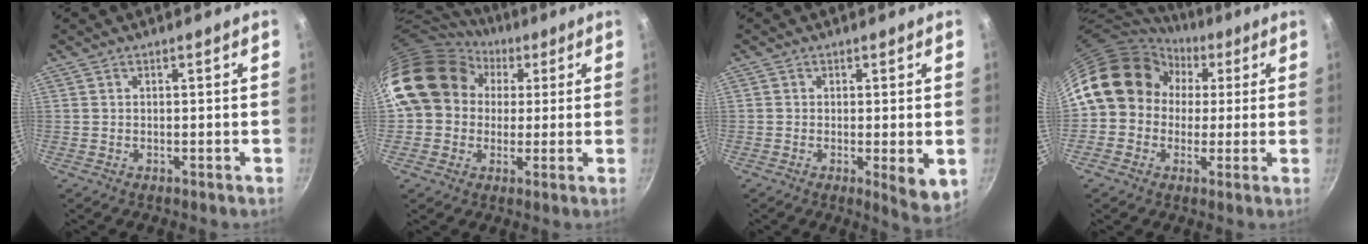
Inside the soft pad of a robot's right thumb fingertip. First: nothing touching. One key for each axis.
{"total": 16.5, "fx": 3.6, "fy": 14.1, "fz": 7.8, "tx": -0.114, "ty": 0.029, "tz": 0.053}
{"total": 5.6, "fx": -0.7, "fy": 1.7, "fz": 5.3, "tx": -0.067, "ty": -0.015, "tz": -0.008}
{"total": 15.3, "fx": 2.6, "fy": 13.1, "fz": 7.3, "tx": -0.094, "ty": 0.034, "tz": 0.030}